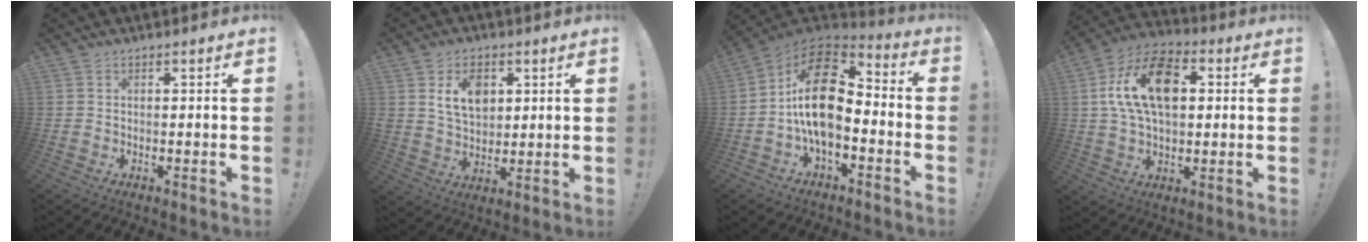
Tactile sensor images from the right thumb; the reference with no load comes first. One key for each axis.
{"total": 10.1, "fx": 4.1, "fy": 7.4, "fz": 5.6, "tx": -0.077, "ty": -0.014, "tz": 0.077}
{"total": 19.4, "fx": 0.4, "fy": 11.4, "fz": 15.8, "tx": -0.286, "ty": 0.012, "tz": 0.010}
{"total": 17.8, "fx": 4.0, "fy": 11.0, "fz": 13.4, "tx": -0.229, "ty": 0.006, "tz": 0.069}